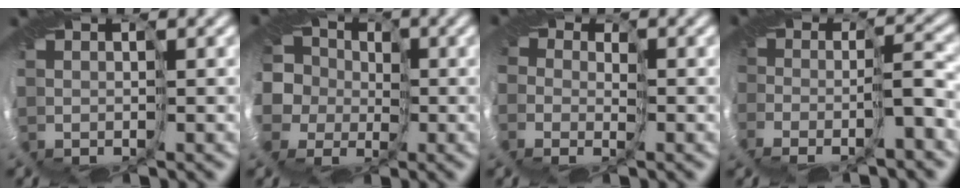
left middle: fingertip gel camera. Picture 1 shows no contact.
{"total": 6.8, "force": [-0.4, 6.5, 2.0], "torque": [-0.050, 0.020, -0.066]}
{"total": 2.7, "force": [-0.9, 2.5, 0.6], "torque": [0.002, -0.014, -0.026]}
{"total": 3.6, "force": [-3.3, 0.2, 1.5], "torque": [-0.008, -0.026, -0.070]}